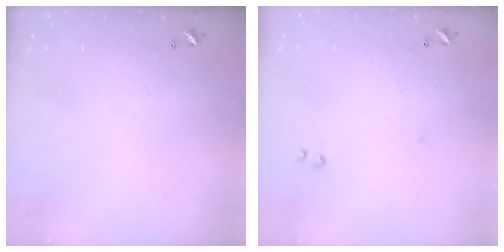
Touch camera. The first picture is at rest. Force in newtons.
{"total": 6.5, "press": 6.5, "slide": 0.8}